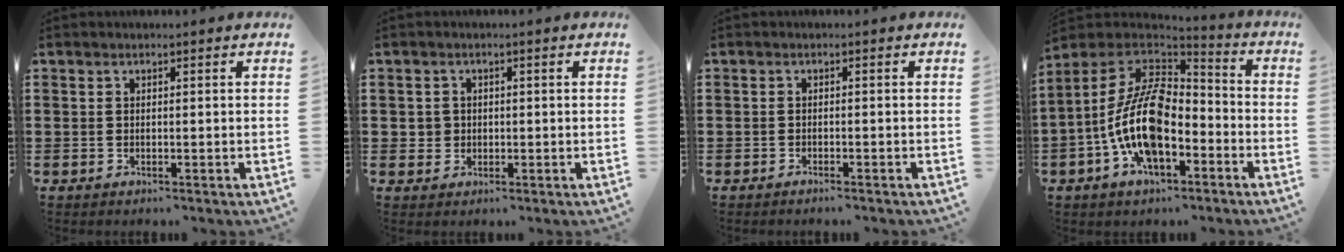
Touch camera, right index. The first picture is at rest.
{"total": 1.9, "force": [0.0, 1.8, 0.3], "torque": [-0.012, 0.009, -0.003]}
{"total": 0.9, "force": [-0.9, -0.1, 0.2], "torque": [-0.005, -0.003, -0.018]}
{"total": 14.3, "force": [-3.3, 7.3, 11.9], "torque": [-0.281, -0.009, -0.073]}